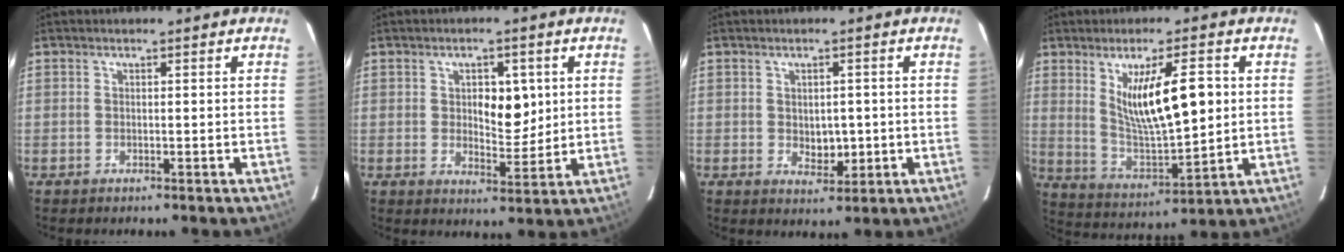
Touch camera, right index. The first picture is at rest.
{"total": 6.1, "force": [1.5, 3.1, 5.0], "torque": [-0.068, 0.002, 0.027]}
{"total": 3.6, "force": [-0.2, 2.4, 2.7], "torque": [-0.033, -0.003, 0.008]}
{"total": 12.7, "force": [3.0, 2.8, 12.0], "torque": [-0.212, -0.008, 0.062]}